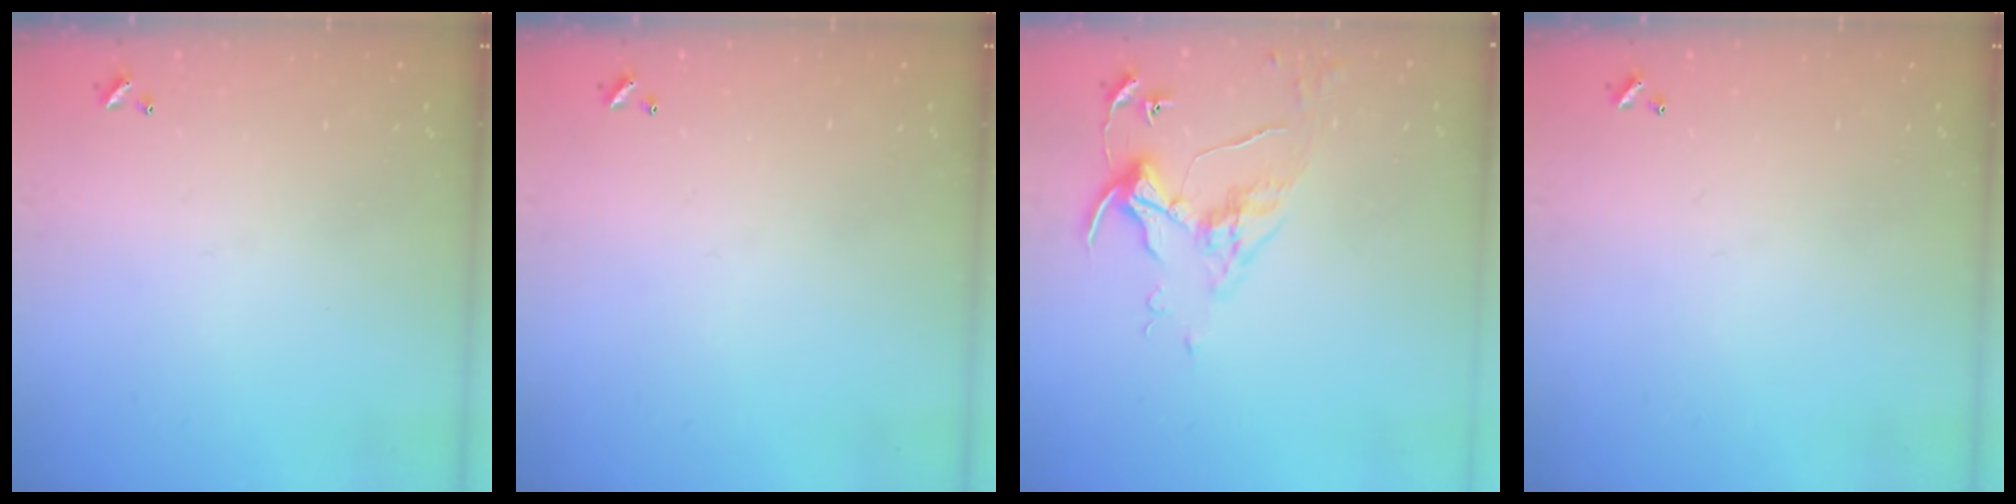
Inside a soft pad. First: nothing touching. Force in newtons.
{"total": 0.0}
{"total": 5.0, "press": 5.0, "slide": 0.7}
{"total": 0.0}